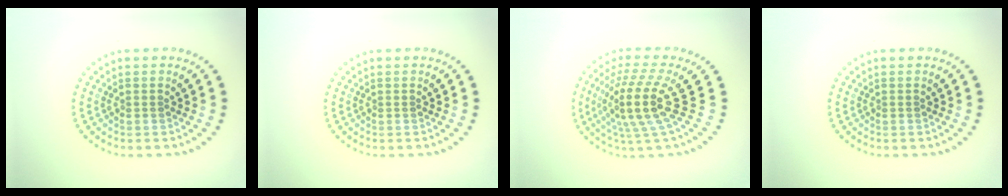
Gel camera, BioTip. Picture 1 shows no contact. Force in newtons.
{"total": 0.0}
{"total": 5.0, "press": 3.8, "slide": 3.4}
{"total": 0.0}